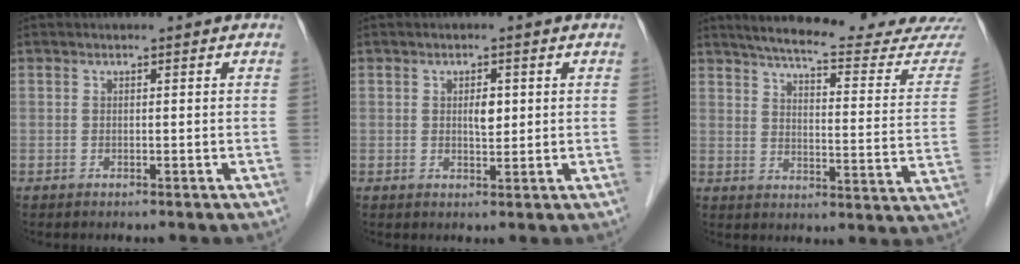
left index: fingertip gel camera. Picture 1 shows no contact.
{"total": 2.3, "force": [0.5, 1.0, 2.0], "torque": [-0.033, -0.001, 0.008]}
{"total": 22.3, "force": [20.8, 0.4, 8.1], "torque": [-0.113, -0.080, 0.252]}